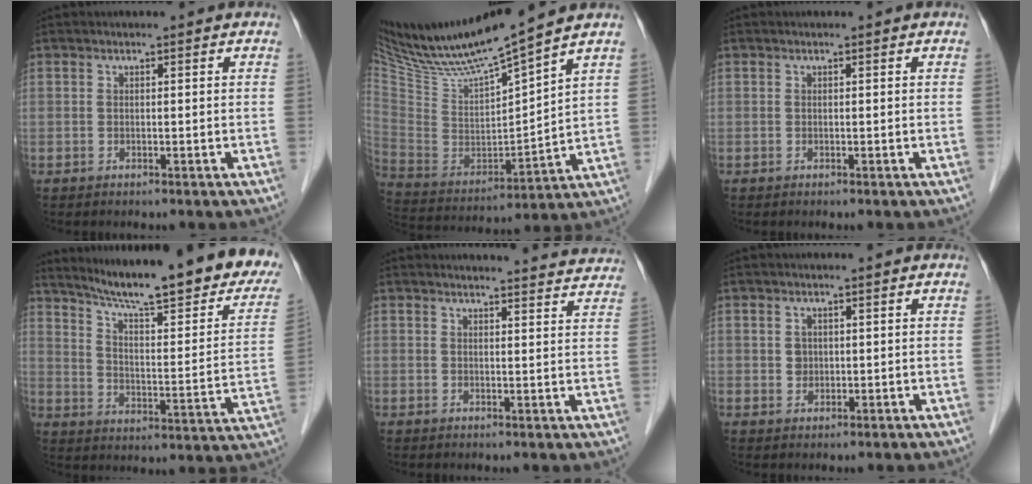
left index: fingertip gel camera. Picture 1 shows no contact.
{"total": 17.1, "force": [14.6, -0.4, 8.8], "torque": [-0.165, -0.011, 0.281]}
{"total": 0.0}
{"total": 26.6, "force": [21.7, 3.1, 15.0], "torque": [-0.224, -0.047, 0.287]}
{"total": 11.2, "force": [11.1, 0.5, 1.6], "torque": [-0.001, -0.027, 0.107]}
{"total": 1.6, "force": [0.4, 1.4, 0.7], "torque": [-0.015, 0.002, 0.009]}